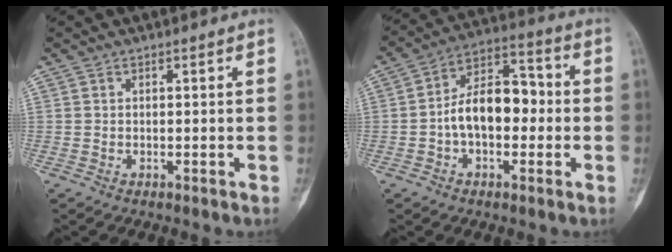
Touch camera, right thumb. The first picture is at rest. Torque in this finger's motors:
{"motor_torque": [-0.03, 0.36, 0.70, -0.35, 0.05]}